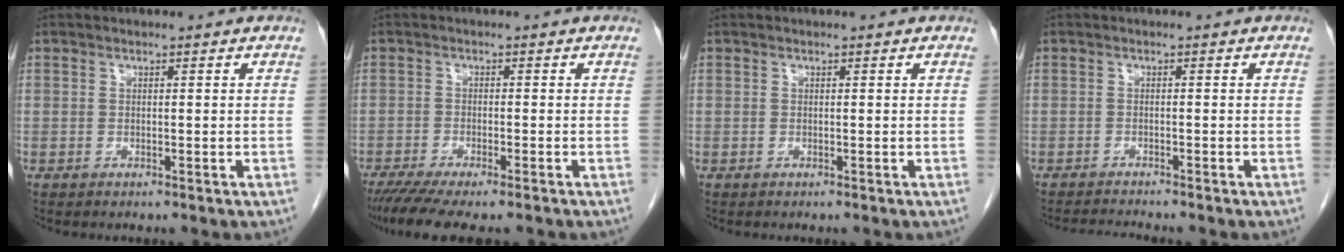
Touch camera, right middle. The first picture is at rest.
{"total": 8.5, "force": [-6.9, 1.1, 5.0], "torque": [-0.077, -0.018, -0.107]}
{"total": 0.0}
{"total": 3.0, "force": [-2.8, -0.8, 0.5], "torque": [-0.013, -0.017, -0.046]}